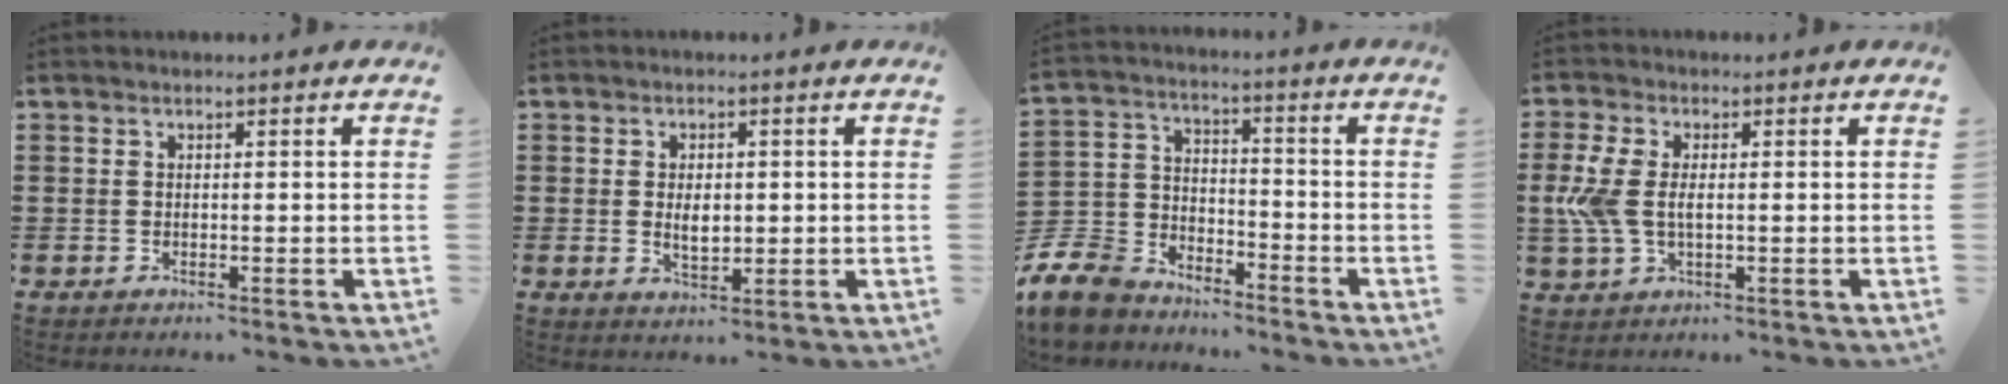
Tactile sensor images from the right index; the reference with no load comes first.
{"total": 3.6, "force": [0.1, 2.0, 3.0], "torque": [-0.051, 0.005, -0.001]}
{"total": 9.2, "force": [-8.2, 3.4, 2.2], "torque": [-0.080, 0.012, -0.171]}
{"total": 6.4, "force": [0.1, 3.5, 5.3], "torque": [-0.137, -0.002, -0.006]}